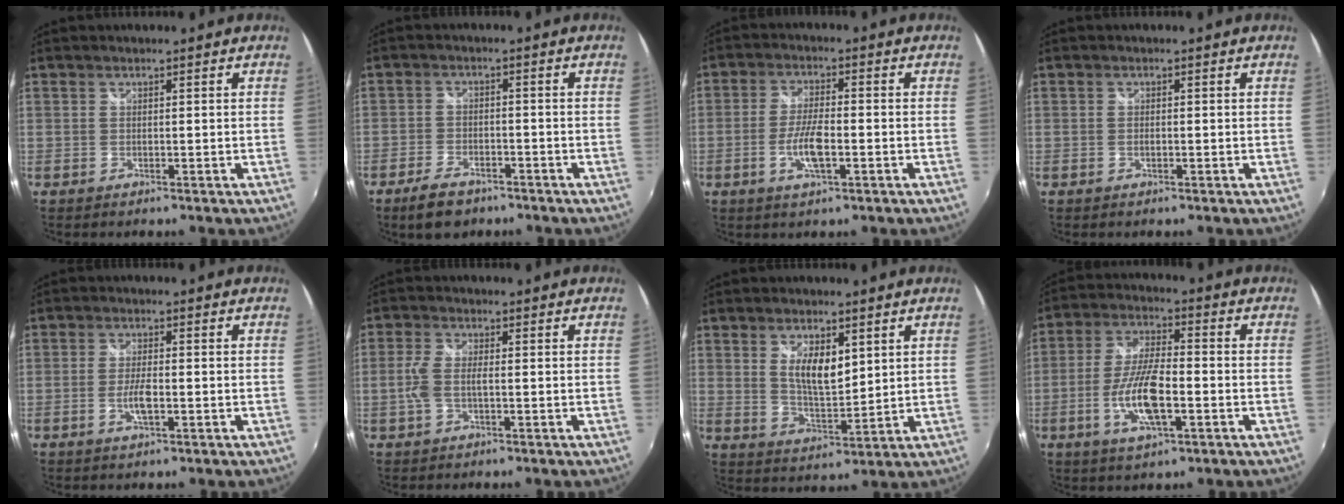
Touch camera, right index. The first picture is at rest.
{"total": 6.9, "force": [-5.1, 3.5, 3.2], "torque": [-0.088, -0.001, -0.087]}
{"total": 6.6, "force": [-2.2, 1.8, 6.0], "torque": [-0.124, -0.003, -0.041]}
{"total": 0.7, "force": [-0.2, 0.4, 0.5], "torque": [-0.012, -0.002, -0.005]}
{"total": 3.8, "force": [-1.2, 1.1, 3.5], "torque": [-0.073, -0.004, -0.023]}
{"total": 4.5, "force": [-0.8, 1.9, 4.0], "torque": [-0.088, 0.002, -0.015]}
{"total": 7.5, "force": [2.7, 3.3, 6.2], "torque": [-0.107, -0.005, 0.053]}
{"total": 11.4, "force": [-3.5, 3.4, 10.3], "torque": [-0.211, -0.004, -0.068]}